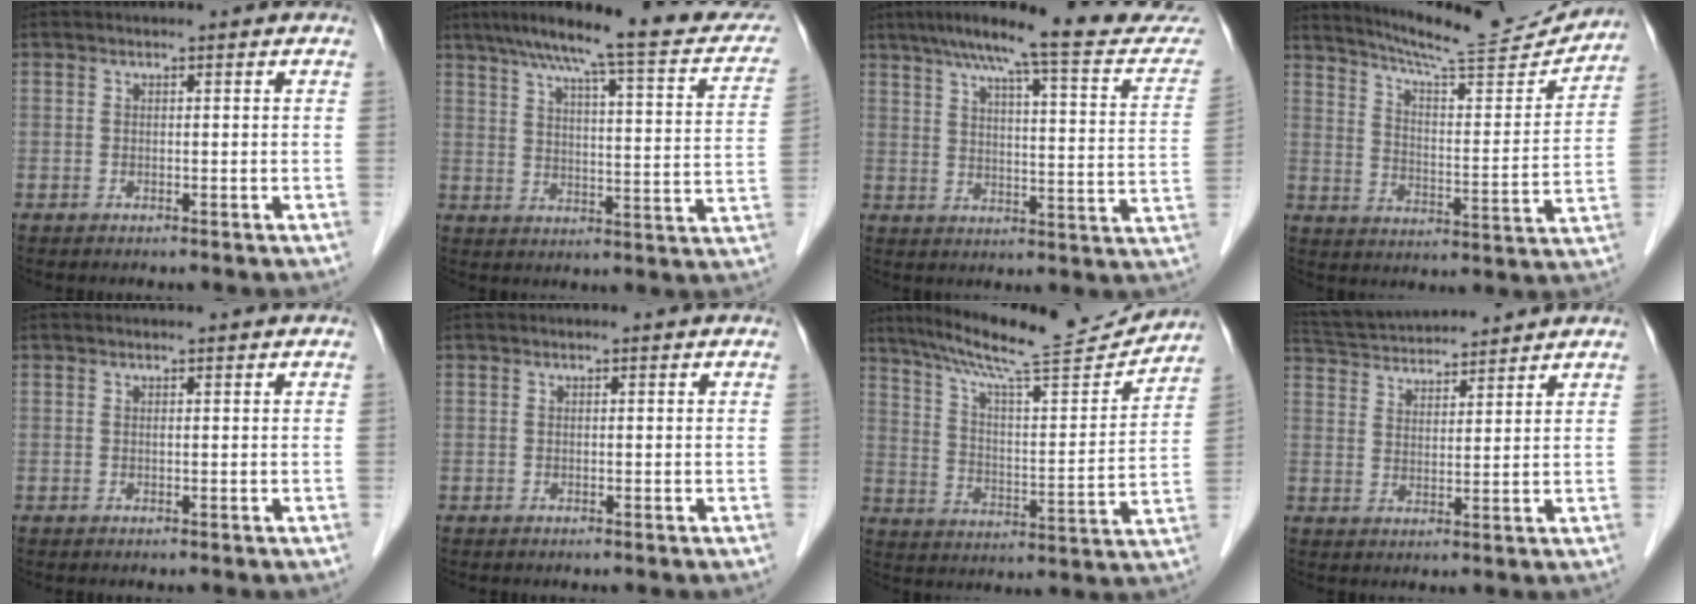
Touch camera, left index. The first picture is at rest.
{"total": 22.2, "force": [17.9, 3.0, 12.9], "torque": [-0.186, 0.008, 0.222]}
{"total": 22.1, "force": [19.2, 1.6, 10.9], "torque": [-0.155, -0.022, 0.238]}
{"total": 17.2, "force": [16.4, 0.5, 5.0], "torque": [-0.088, -0.046, 0.231]}
{"total": 0.0}
{"total": 0.0}
{"total": 18.3, "force": [16.9, 0.3, 7.1], "torque": [-0.125, -0.019, 0.256]}
{"total": 11.1, "force": [10.6, 1.1, 3.1], "torque": [-0.066, 0.029, 0.178]}